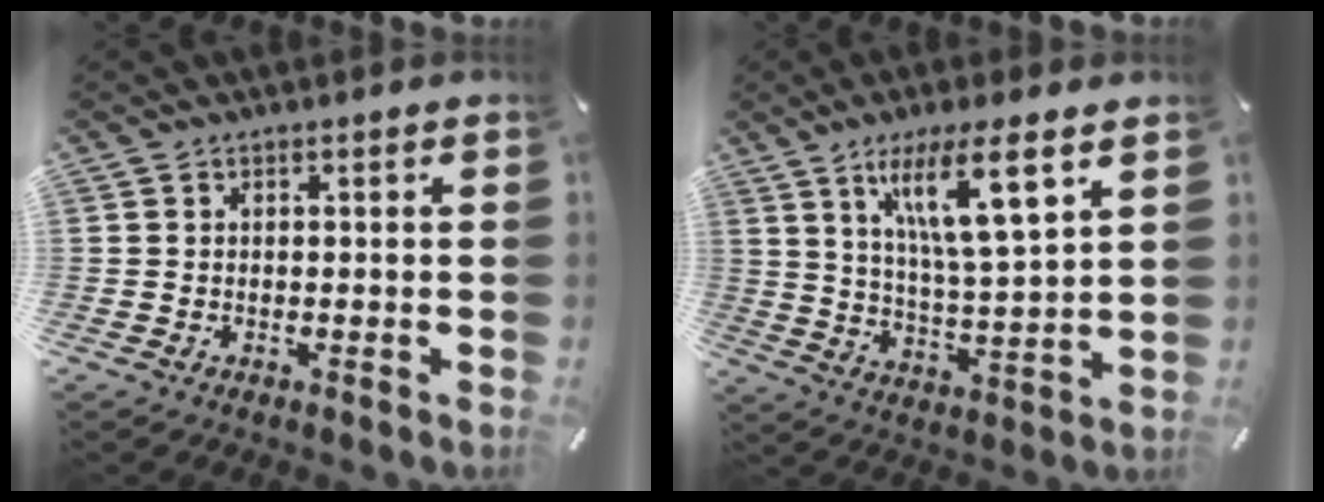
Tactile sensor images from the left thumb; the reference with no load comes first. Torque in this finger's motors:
{"motor_torque": [2.32, 2.09, 1.44, -1.33, 0.55]}